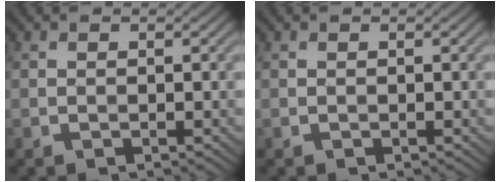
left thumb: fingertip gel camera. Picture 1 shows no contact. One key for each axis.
{"total": 0.0}